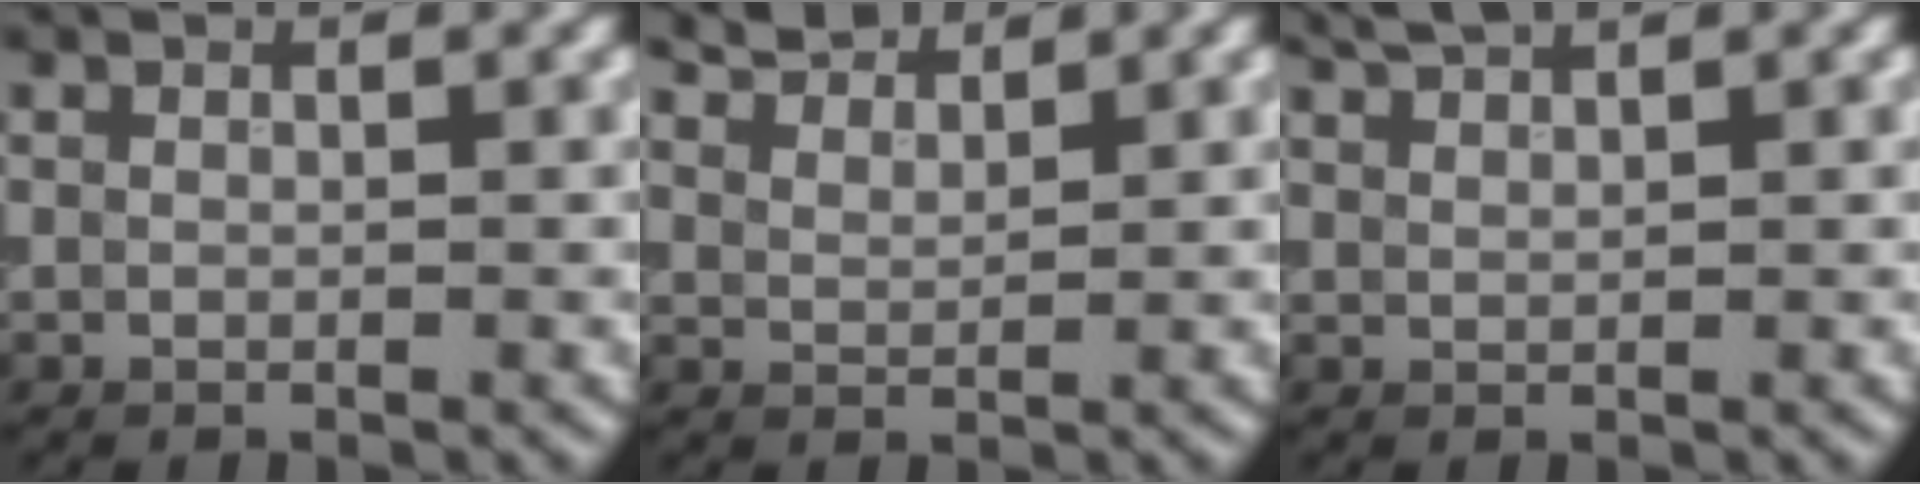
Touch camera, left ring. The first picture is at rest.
{"total": 3.4, "force": [3.2, 0.7, 0.8], "torque": [-0.021, 0.010, 0.057]}
{"total": 1.9, "force": [1.7, 0.2, 0.7], "torque": [-0.010, 0.005, 0.034]}